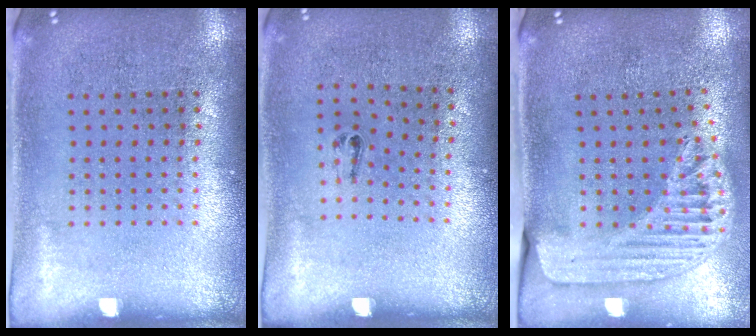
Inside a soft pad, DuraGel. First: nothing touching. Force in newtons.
{"total": 0.6, "press": 0.2, "slide": 0.5}
{"total": 1.6, "press": 1.5, "slide": 0.4}